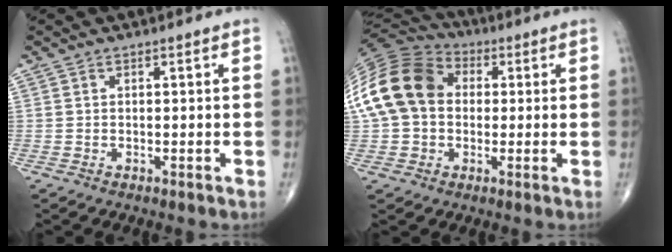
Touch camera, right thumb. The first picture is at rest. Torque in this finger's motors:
{"motor_torque": [-0.22, 1.94, 1.43, 0.11, 0.55]}